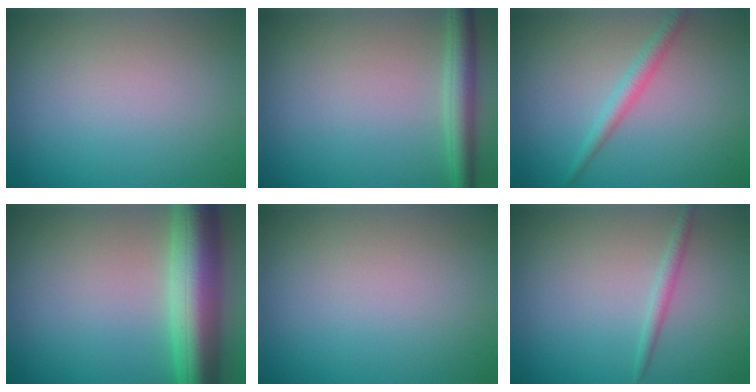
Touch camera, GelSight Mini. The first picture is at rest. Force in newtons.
{"total": 3.1, "press": 3.1, "slide": 0.2}
{"total": 1.8, "press": 1.8, "slide": 0.1}
{"total": 8.8, "press": 8.8, "slide": 0.4}
{"total": 0.0}
{"total": 1.2, "press": 1.2, "slide": 0.1}